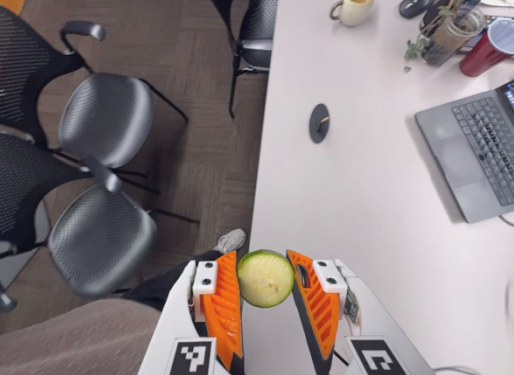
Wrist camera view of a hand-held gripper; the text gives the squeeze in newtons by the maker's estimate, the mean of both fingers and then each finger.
{"total": 10.2, "left": 9.9, "right": 10.4}